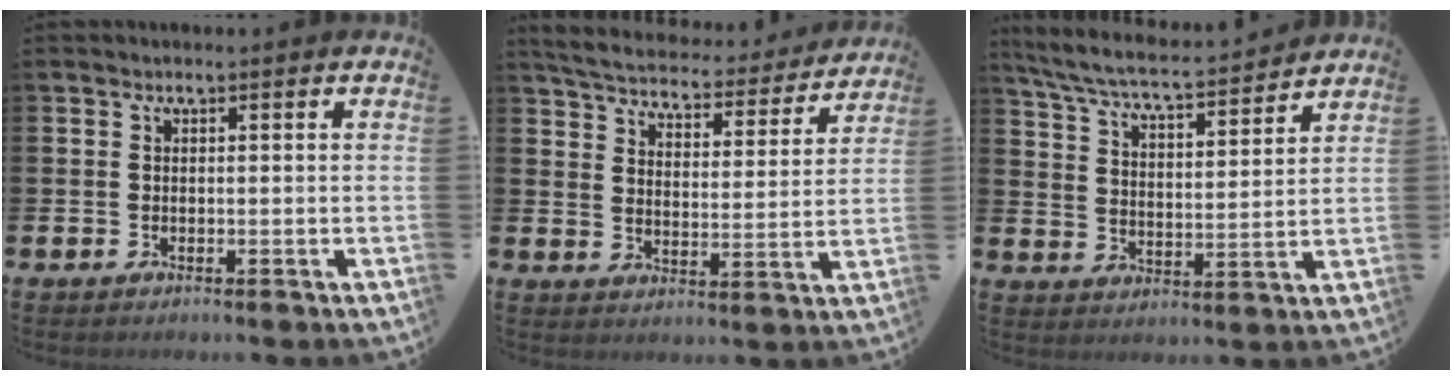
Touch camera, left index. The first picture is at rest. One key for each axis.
{"total": 5.6, "fx": 5.4, "fy": 0.8, "fz": 1.2, "tx": -0.056, "ty": -0.042, "tz": 0.090}
{"total": 6.3, "fx": 5.9, "fy": 0.5, "fz": 2.1, "tx": -0.068, "ty": -0.045, "tz": 0.099}